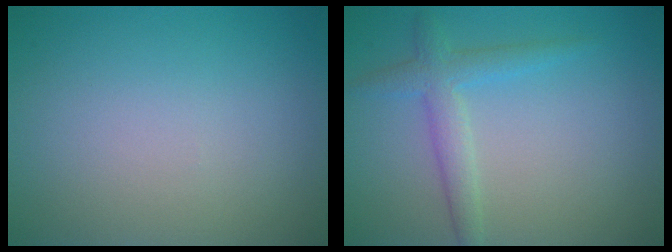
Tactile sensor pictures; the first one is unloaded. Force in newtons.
{"total": 2.8, "press": 2.8, "slide": 0.1}